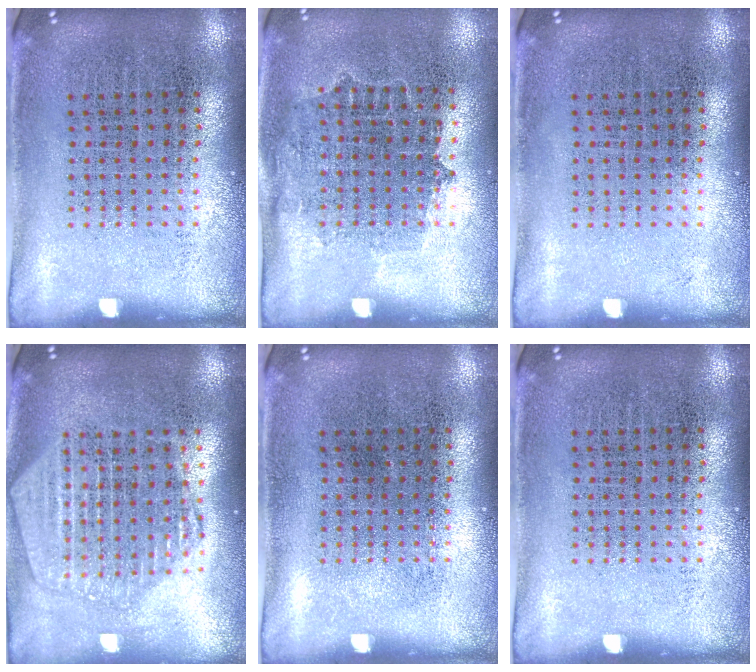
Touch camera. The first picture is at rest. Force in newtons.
{"total": 0.8, "press": 0.8, "slide": 0.3}
{"total": 0.0}
{"total": 2.3, "press": 2.0, "slide": 1.0}
{"total": 0.0}
{"total": 0.0}